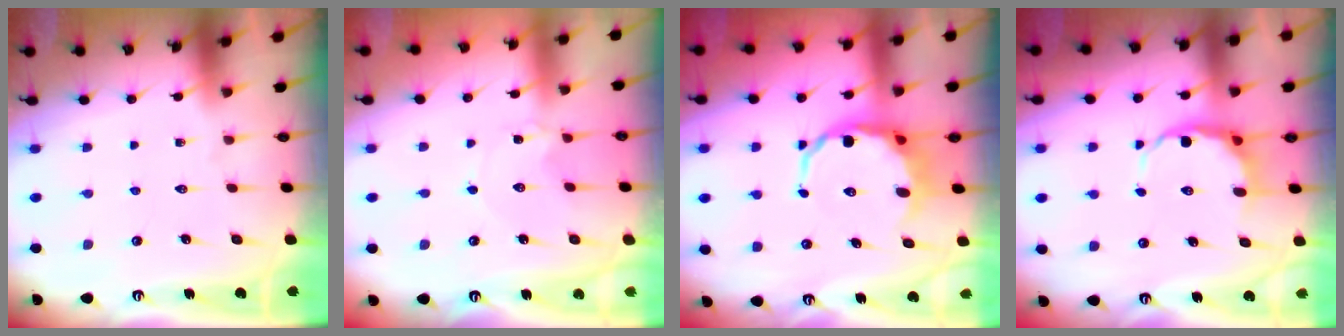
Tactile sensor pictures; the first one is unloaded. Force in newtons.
{"total": 1.8, "press": 1.8, "slide": 0.2}
{"total": 8.9, "press": 8.5, "slide": 2.6}
{"total": 7.3, "press": 7.1, "slide": 1.8}